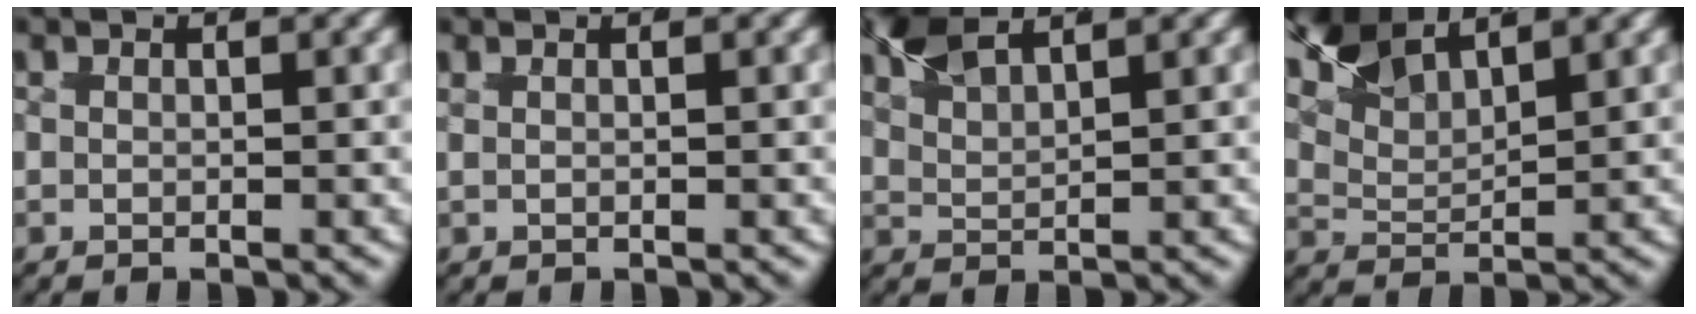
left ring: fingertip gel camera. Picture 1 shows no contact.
{"total": 0.9, "force": [0.4, 0.6, 0.5], "torque": [-0.009, 0.006, 0.003]}
{"total": 4.3, "force": [2.2, 2.4, 2.8], "torque": [-0.082, -0.003, 0.034]}
{"total": 6.3, "force": [3.0, 3.7, 4.1], "torque": [-0.100, -0.001, 0.041]}